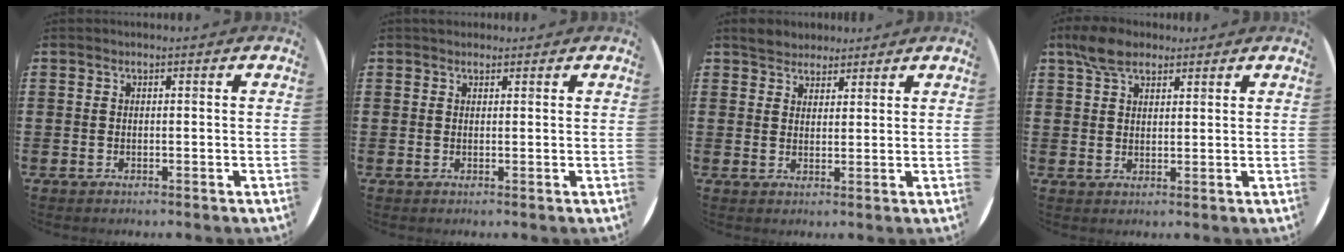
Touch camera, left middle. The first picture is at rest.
{"total": 0.9, "force": [0.8, 0.4, -0.1], "torque": [0.001, 0.004, 0.015]}
{"total": 2.9, "force": [2.6, 1.1, -0.2], "torque": [0.004, 0.000, 0.050]}
{"total": 4.7, "force": [3.7, 2.2, 2.0], "torque": [-0.039, 0.003, 0.068]}